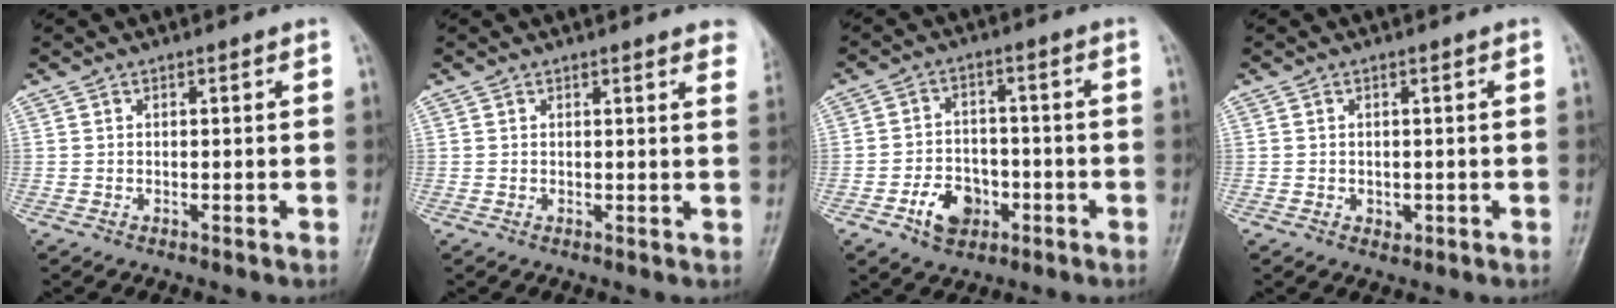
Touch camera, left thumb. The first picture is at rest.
{"total": 5.2, "force": [4.3, 1.0, 2.8], "torque": [-0.017, -0.009, 0.032]}
{"total": 7.5, "force": [-3.2, 5.6, 3.9], "torque": [-0.039, 0.021, -0.053]}
{"total": 1.3, "force": [-0.2, 1.1, 0.7], "torque": [-0.006, 0.000, 0.001]}